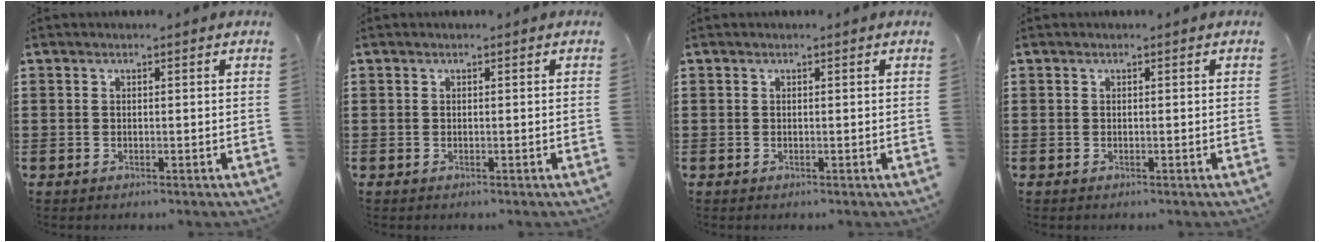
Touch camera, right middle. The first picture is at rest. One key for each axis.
{"total": 0.0}
{"total": 0.0}
{"total": 0.0}